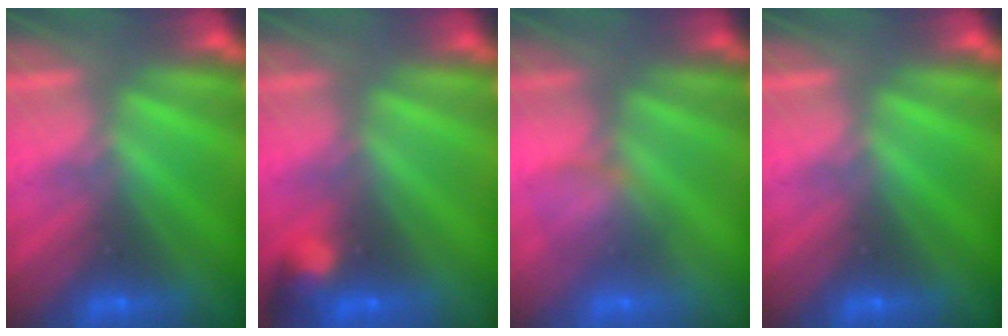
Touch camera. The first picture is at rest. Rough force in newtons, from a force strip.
{"total": 2.9}
{"total": 3.0}
{"total": 0.0}